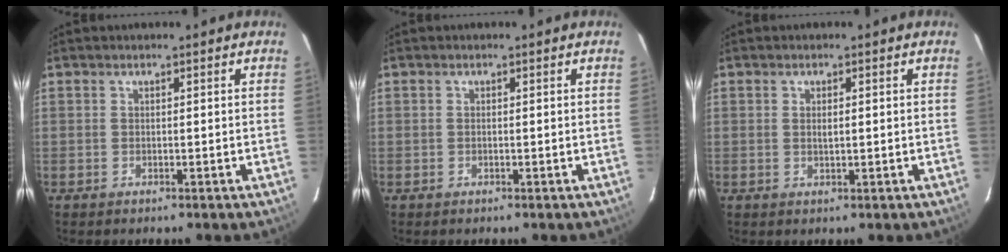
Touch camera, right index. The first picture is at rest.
{"total": 0.0}
{"total": 1.5, "force": [0.2, 0.5, 1.4], "torque": [-0.024, 0.001, 0.003]}